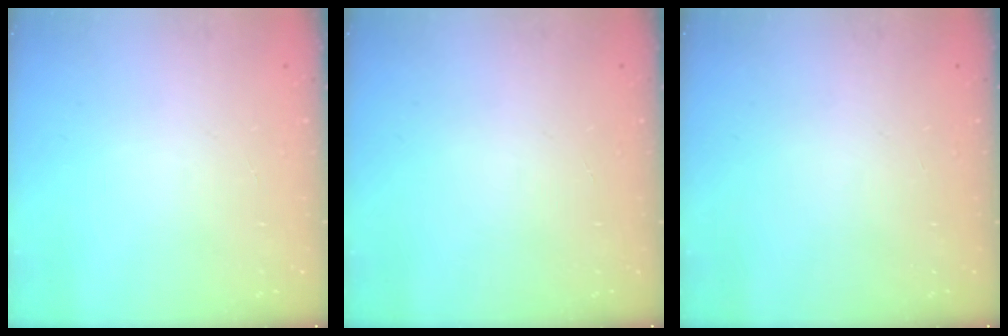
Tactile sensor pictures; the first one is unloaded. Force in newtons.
{"total": 0.0}
{"total": 0.0}